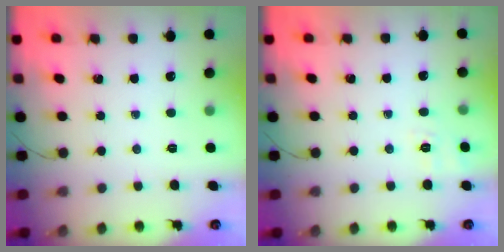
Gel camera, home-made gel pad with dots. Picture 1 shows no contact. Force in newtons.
{"total": 2.4, "press": 1.1, "slide": 2.1}